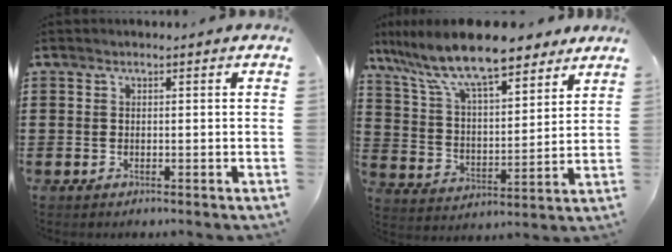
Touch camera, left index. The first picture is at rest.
{"total": 12.2, "force": [9.9, 2.5, 6.7], "torque": [-0.167, -0.041, 0.174]}